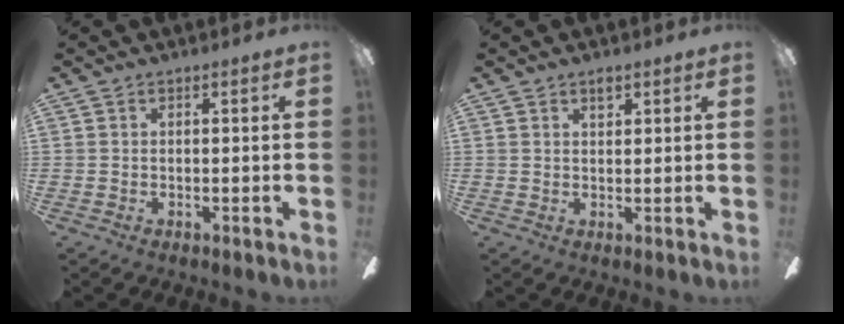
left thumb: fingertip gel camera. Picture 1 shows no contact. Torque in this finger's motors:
{"motor_torque": [0.20, 0.07, 0.11, -0.13, 0.01]}